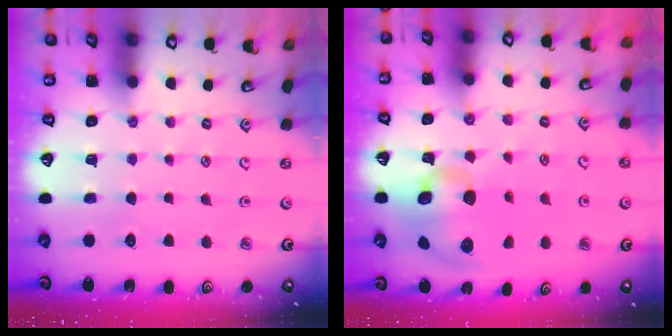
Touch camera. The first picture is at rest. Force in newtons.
{"total": 13.3, "press": 13.2, "slide": 2.0}